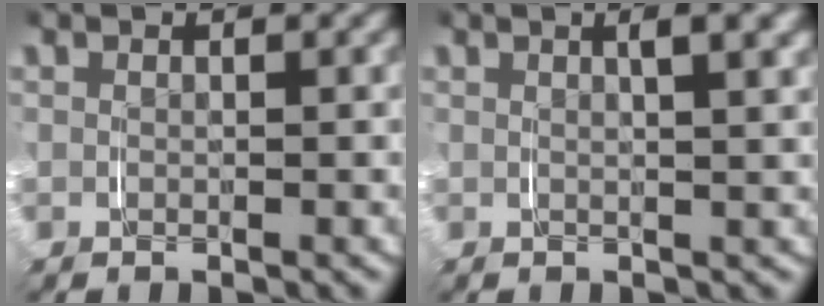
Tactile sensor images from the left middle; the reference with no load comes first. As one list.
[{"total": 3.0, "force": [2.0, 0.2, 2.3], "torque": [-0.016, 0.018, 0.028]}]